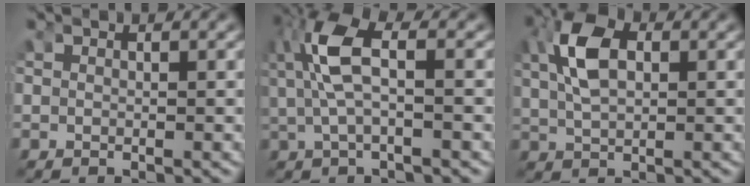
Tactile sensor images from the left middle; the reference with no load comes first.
{"total": 5.8, "force": [0.8, 2.7, 5.0], "torque": [-0.120, 0.009, 0.010]}
{"total": 5.7, "force": [1.3, 3.5, 4.3], "torque": [-0.103, 0.001, 0.023]}